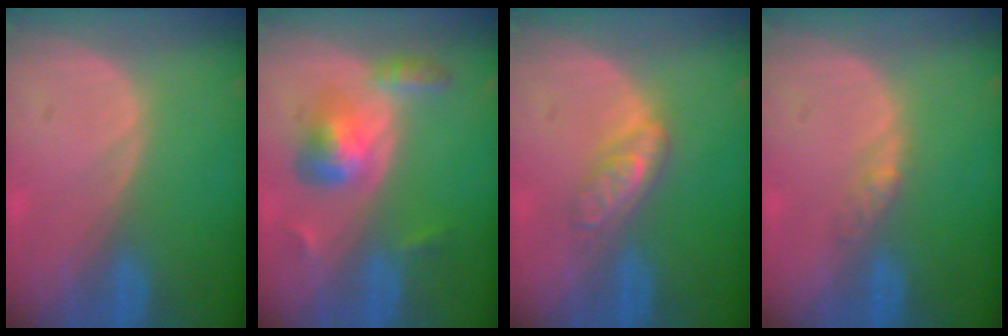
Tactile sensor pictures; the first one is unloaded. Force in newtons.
{"total": 6.1, "press": 5.5, "slide": 2.7}
{"total": 4.7, "press": 4.2, "slide": 2.1}
{"total": 2.2, "press": 1.7, "slide": 1.3}